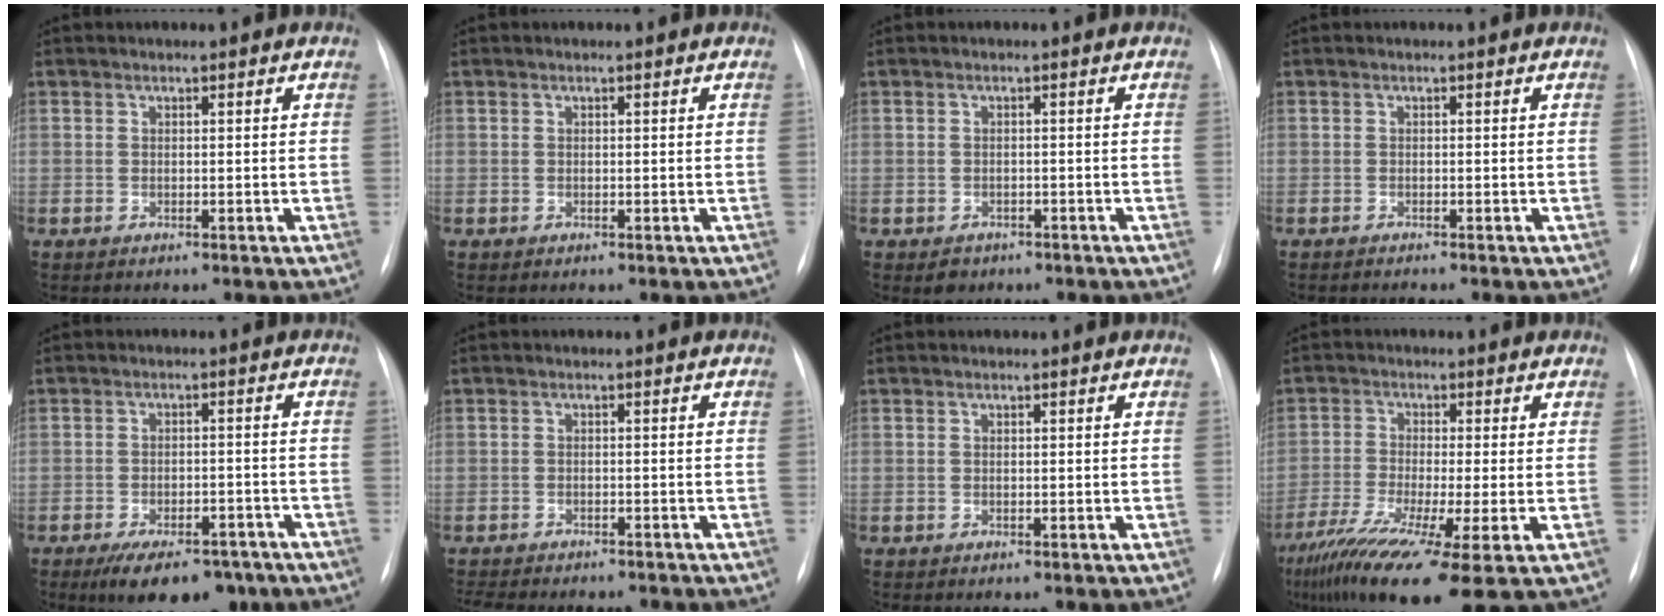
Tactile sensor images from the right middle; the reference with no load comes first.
{"total": 0.0}
{"total": 2.2, "force": [-1.4, 1.7, 0.5], "torque": [-0.007, 0.003, -0.014]}
{"total": 0.9, "force": [-0.8, -0.1, 0.3], "torque": [-0.007, -0.002, -0.014]}
{"total": 10.5, "force": [-7.7, 4.4, 5.5], "torque": [-0.074, 0.000, -0.113]}
{"total": 11.0, "force": [-9.7, 3.0, 4.2], "torque": [-0.073, -0.006, -0.124]}
{"total": 0.0}
{"total": 14.2, "force": [-8.3, 0.7, 11.4], "torque": [-0.201, -0.040, -0.141]}